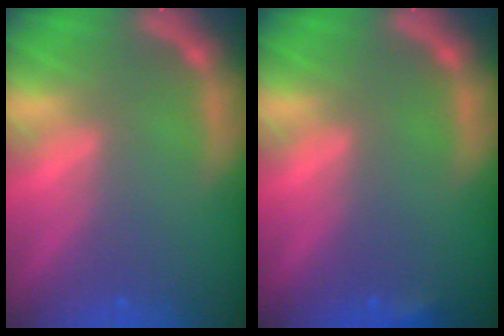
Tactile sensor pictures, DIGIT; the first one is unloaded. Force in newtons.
{"total": 0.9}